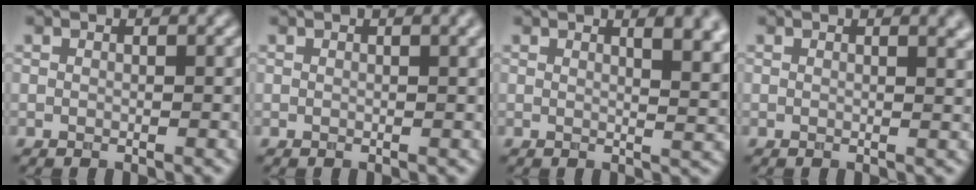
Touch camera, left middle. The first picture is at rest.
{"total": 1.3, "force": [0.5, 0.4, 1.1], "torque": [-0.011, 0.006, 0.006]}
{"total": 6.2, "force": [2.8, 2.7, 4.8], "torque": [-0.021, 0.011, 0.033]}
{"total": 2.2, "force": [1.2, 0.9, 1.7], "torque": [-0.008, 0.002, 0.014]}